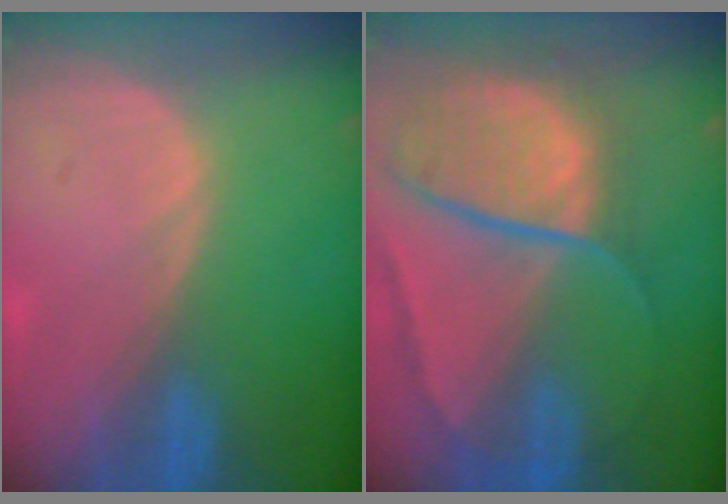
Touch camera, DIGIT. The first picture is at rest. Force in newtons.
{"total": 10.7, "press": 8.9, "slide": 5.9}